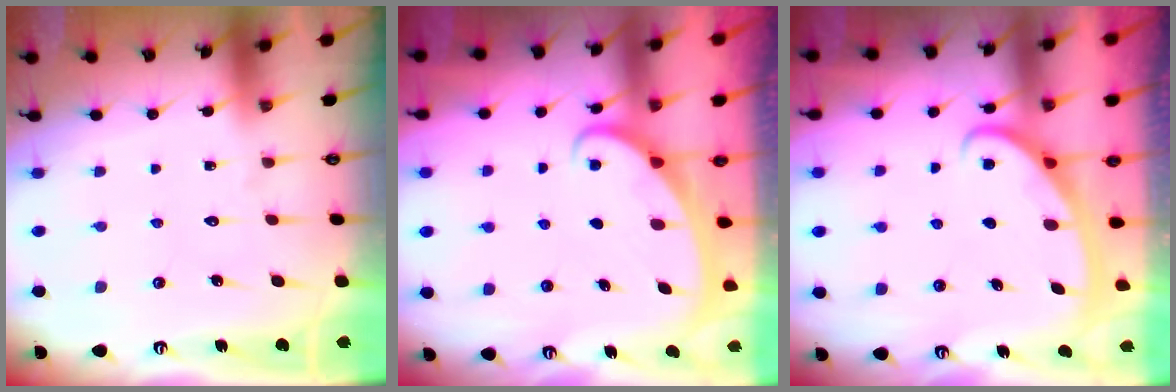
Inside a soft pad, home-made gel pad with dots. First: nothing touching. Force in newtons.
{"total": 2.3, "press": 2.3, "slide": 0.3}
{"total": 2.8, "press": 2.8, "slide": 0.4}